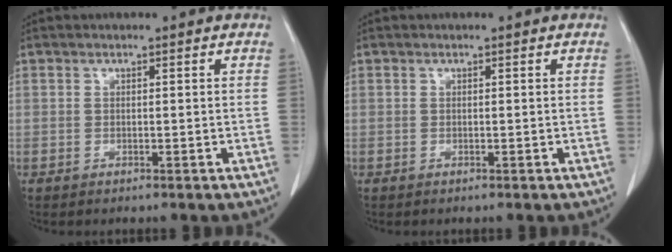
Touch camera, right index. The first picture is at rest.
{"total": 0.0}